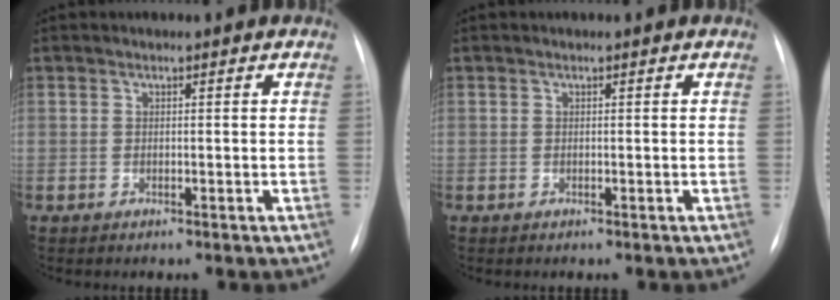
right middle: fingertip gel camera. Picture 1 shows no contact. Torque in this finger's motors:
{"motor_torque": [-0.01, -0.01, 0.00, 0.00]}